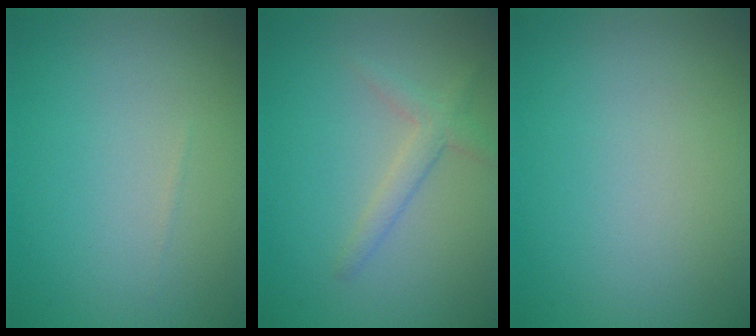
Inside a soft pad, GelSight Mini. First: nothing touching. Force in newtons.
{"total": 2.0, "press": 2.0, "slide": 0.1}
{"total": 0.0}